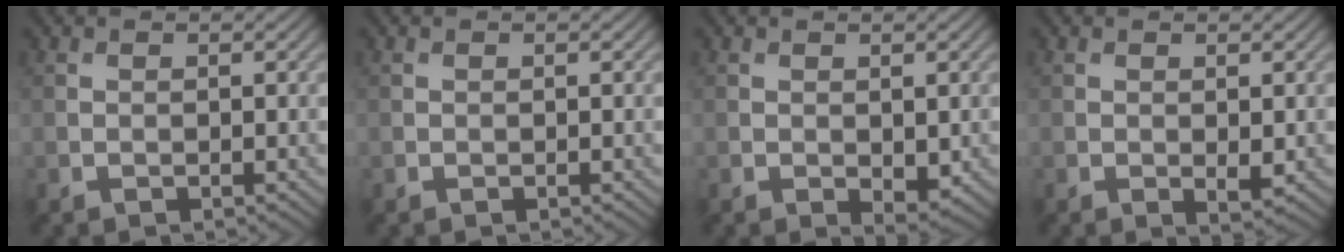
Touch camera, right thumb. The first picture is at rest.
{"total": 0.0}
{"total": 2.0, "force": [-0.2, 1.1, 1.7], "torque": [-0.024, -0.010, 0.003]}
{"total": 1.4, "force": [0.0, 0.6, 1.3], "torque": [-0.020, -0.008, 0.001]}